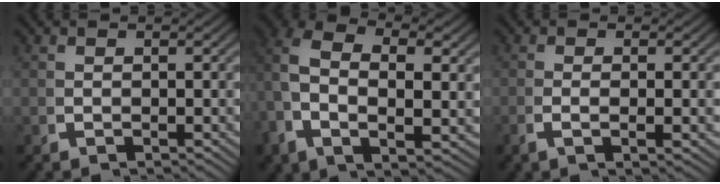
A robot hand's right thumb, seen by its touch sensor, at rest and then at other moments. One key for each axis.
{"total": 7.1, "fx": 1.3, "fy": 3.8, "fz": 5.9, "tx": -0.143, "ty": -0.022, "tz": 0.031}
{"total": 1.8, "fx": -0.3, "fy": 0.2, "fz": 1.8, "tx": -0.039, "ty": -0.001, "tz": -0.004}